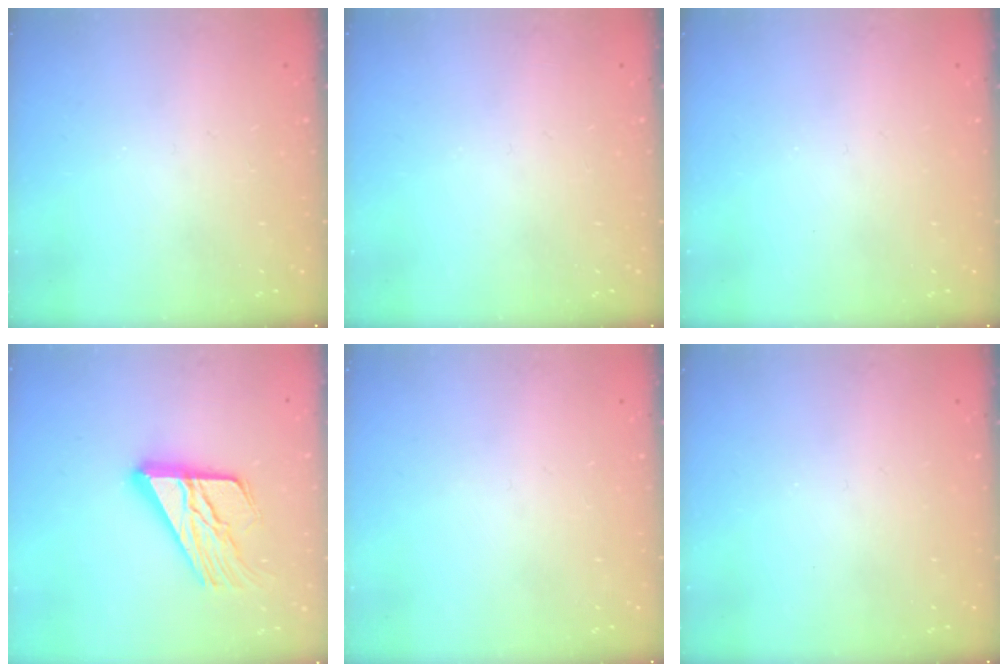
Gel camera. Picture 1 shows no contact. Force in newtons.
{"total": 0.0}
{"total": 0.0}
{"total": 18.2, "press": 18.1, "slide": 1.8}
{"total": 0.0}
{"total": 0.0}